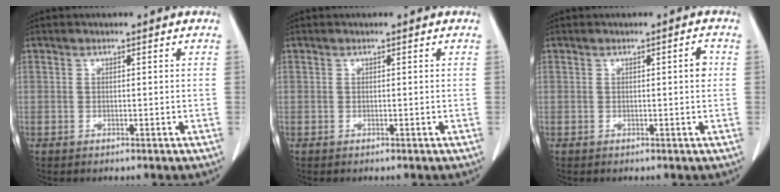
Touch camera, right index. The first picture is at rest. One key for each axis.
{"total": 0.0}
{"total": 1.7, "fx": 0.2, "fy": 0.2, "fz": 1.6, "tx": -0.023, "ty": 0.004, "tz": 0.002}